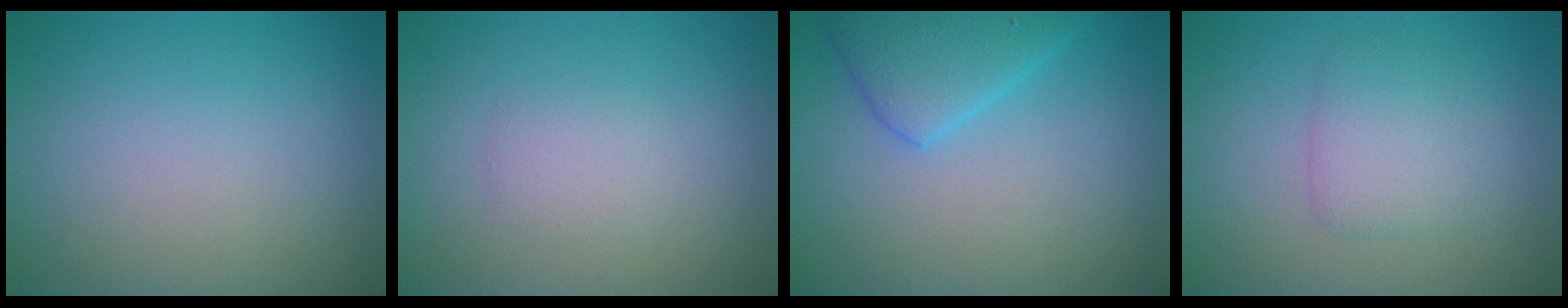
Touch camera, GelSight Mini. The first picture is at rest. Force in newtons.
{"total": 1.2, "press": 1.2, "slide": 0.0}
{"total": 4.0, "press": 4.0, "slide": 0.1}
{"total": 2.7, "press": 2.7, "slide": 0.1}